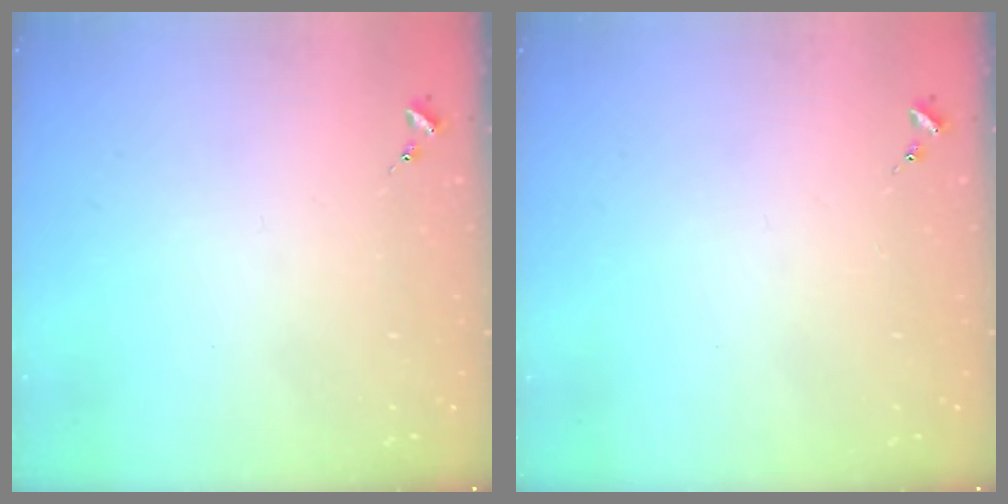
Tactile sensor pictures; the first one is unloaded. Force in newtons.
{"total": 0.0}